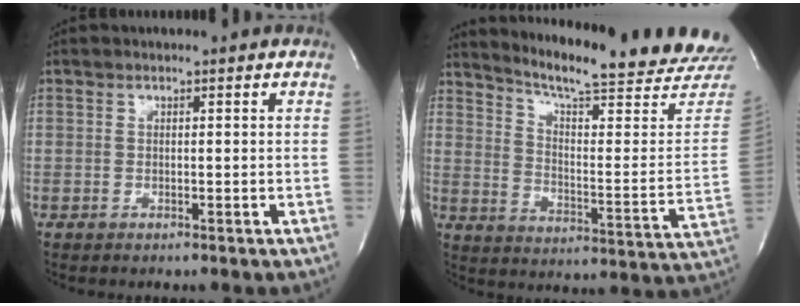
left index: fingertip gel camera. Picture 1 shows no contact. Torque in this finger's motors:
{"motor_torque": [-0.28, -0.45, 0.14, 0.05]}